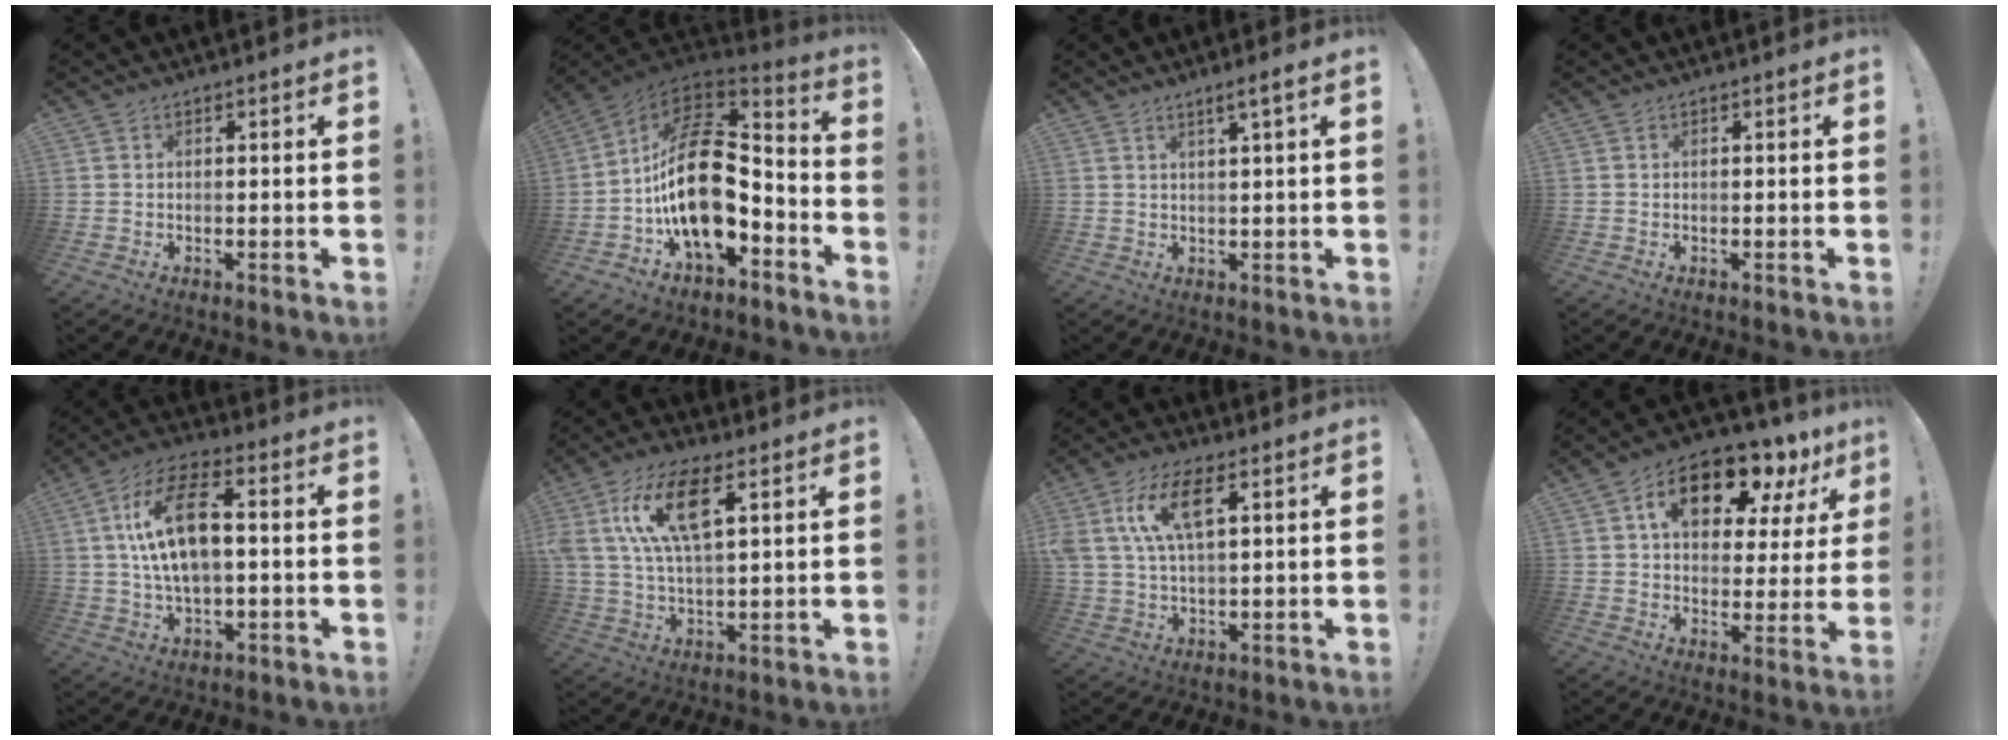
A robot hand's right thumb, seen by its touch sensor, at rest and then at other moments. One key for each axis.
{"total": 23.9, "fx": -0.9, "fy": 14.5, "fz": 19.0, "tx": -0.351, "ty": 0.016, "tz": -0.001}
{"total": 3.7, "fx": 2.1, "fy": -0.2, "fz": 3.1, "tx": -0.048, "ty": -0.008, "tz": 0.030}
{"total": 0.0}
{"total": 15.1, "fx": 1.9, "fy": 7.6, "fz": 12.9, "tx": -0.230, "ty": 0.014, "tz": 0.034}
{"total": 15.2, "fx": 6.4, "fy": 6.7, "fz": 12.1, "tx": -0.238, "ty": -0.001, "tz": 0.113}
{"total": 11.7, "fx": 4.6, "fy": 5.2, "fz": 9.5, "tx": -0.194, "ty": 0.002, "tz": 0.086}
{"total": 15.9, "fx": 9.0, "fy": 8.0, "fz": 10.4, "tx": -0.163, "ty": -0.048, "tz": 0.151}